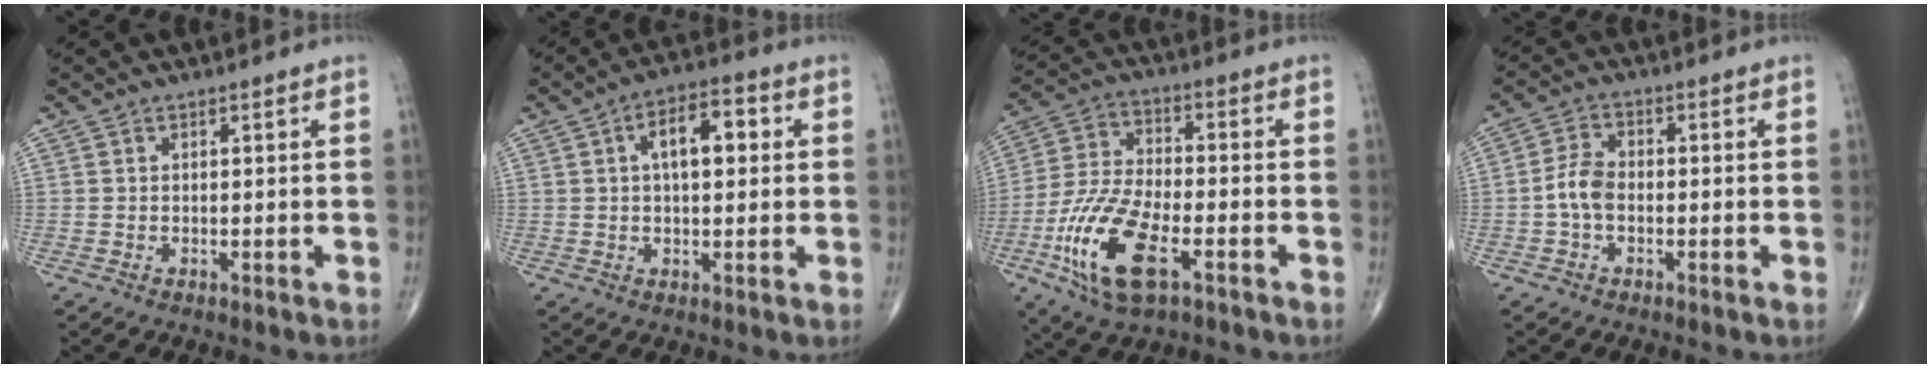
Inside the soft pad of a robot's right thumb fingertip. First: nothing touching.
{"total": 8.8, "force": [1.8, 4.3, 7.4], "torque": [-0.096, 0.017, 0.020]}
{"total": 16.1, "force": [-6.6, 6.8, 13.0], "torque": [-0.271, 0.013, -0.122]}
{"total": 4.6, "force": [-1.1, 2.8, 3.5], "torque": [-0.070, 0.017, -0.028]}